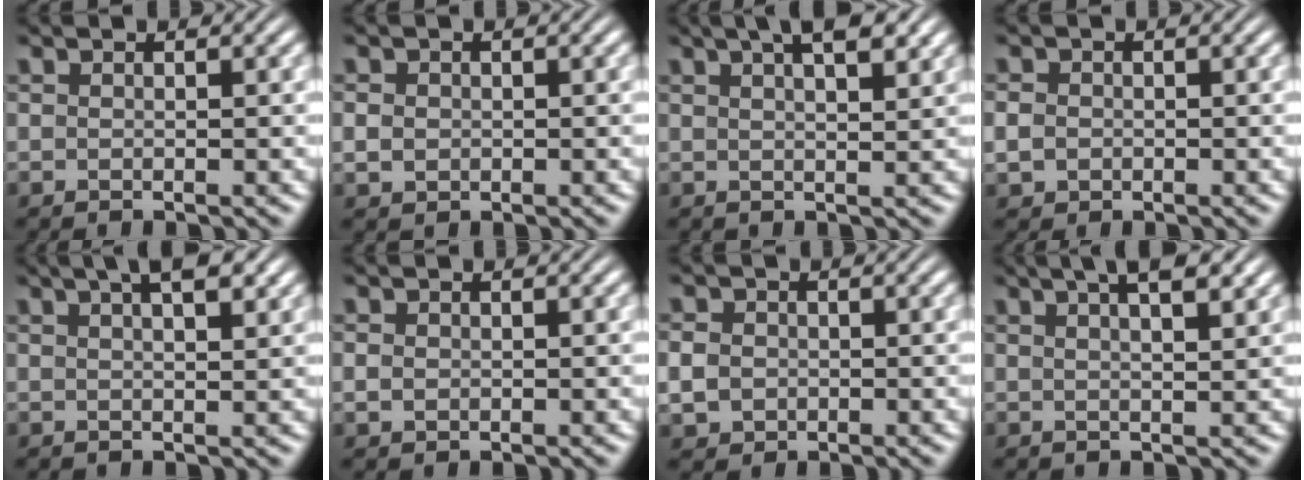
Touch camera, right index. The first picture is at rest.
{"total": 1.6, "force": [-0.1, 1.4, 0.6], "torque": [-0.023, -0.009, 0.003]}
{"total": 5.4, "force": [3.3, 1.7, 4.0], "torque": [-0.052, 0.014, 0.048]}
{"total": 2.4, "force": [-0.4, 2.2, 0.8], "torque": [-0.033, -0.010, -0.004]}
{"total": 5.1, "force": [2.9, 1.7, 3.9], "torque": [-0.048, 0.013, 0.041]}
{"total": 0.9, "force": [-0.1, 0.8, 0.4], "torque": [-0.016, -0.006, 0.003]}
{"total": 3.3, "force": [-0.5, 3.0, 1.2], "torque": [-0.039, -0.013, -0.006]}
{"total": 5.5, "force": [3.3, 1.7, 4.0], "torque": [-0.054, 0.016, 0.047]}